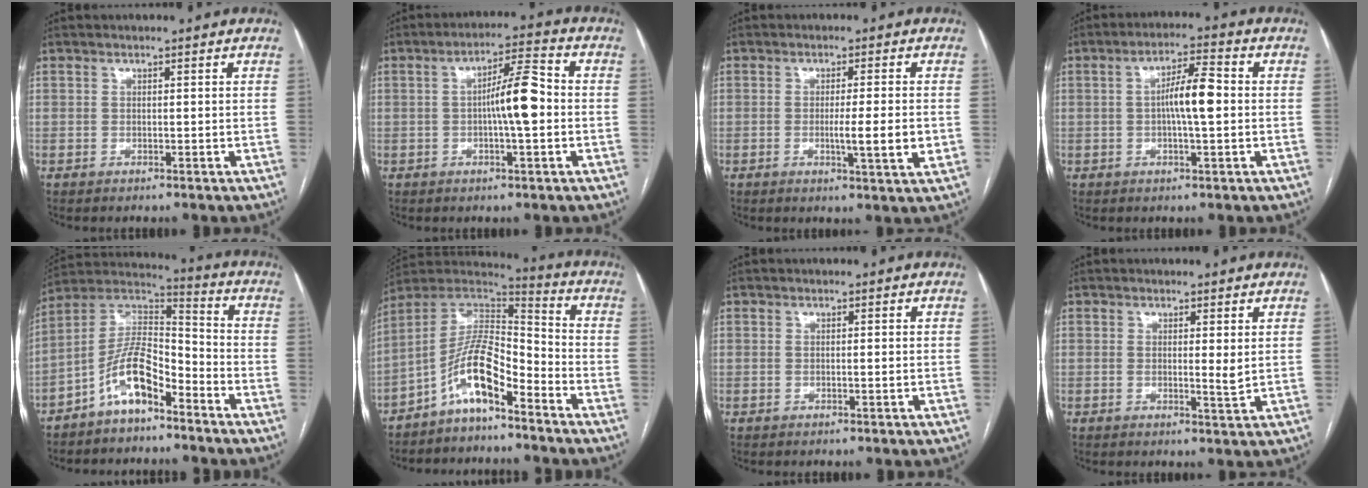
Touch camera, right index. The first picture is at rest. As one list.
[{"total": 7.7, "force": [-0.5, 0.9, 7.7], "torque": [-0.131, 0.016, -0.013]}, {"total": 6.0, "force": [-1.0, -0.1, 5.9], "torque": [-0.091, -0.010, -0.014]}, {"total": 6.7, "force": [-0.1, 0.9, 6.7], "torque": [-0.120, 0.011, -0.006]}, {"total": 10.6, "force": [-6.4, 4.0, 7.5], "torque": [-0.159, 0.029, -0.121]}, {"total": 11.1, "force": [-6.6, 3.1, 8.5], "torque": [-0.167, 0.029, -0.122]}, {"total": 0.6, "force": [0.0, 0.0, 0.6], "torque": [-0.015, -0.003, 0.001]}, {"total": 2.1, "force": [0.5, 0.1, 2.0], "torque": [-0.036, -0.007, 0.009]}]